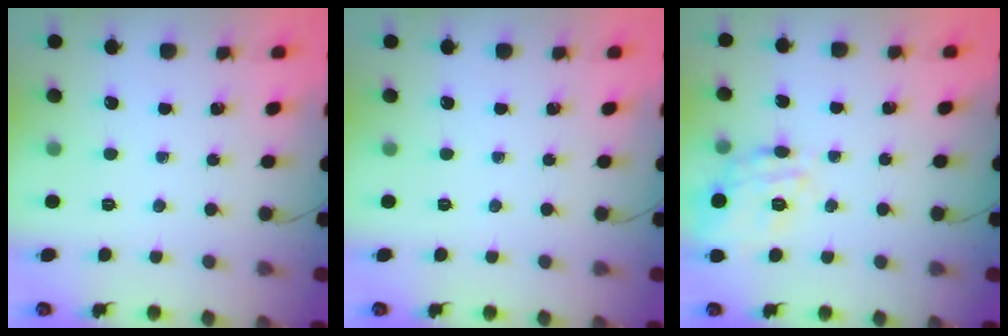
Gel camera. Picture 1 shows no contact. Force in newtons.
{"total": 0.0}
{"total": 15.4, "press": 15.4, "slide": 0.5}